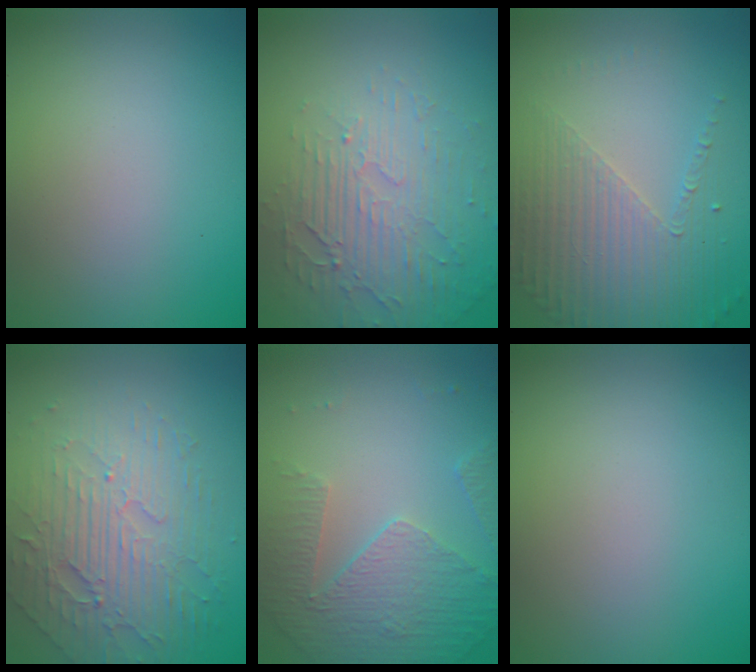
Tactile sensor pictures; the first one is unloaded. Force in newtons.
{"total": 5.5, "press": 3.3, "slide": 4.4}
{"total": 4.4, "press": 3.1, "slide": 3.2}
{"total": 4.7, "press": 4.0, "slide": 2.5}
{"total": 5.0, "press": 3.6, "slide": 3.5}
{"total": 0.0}